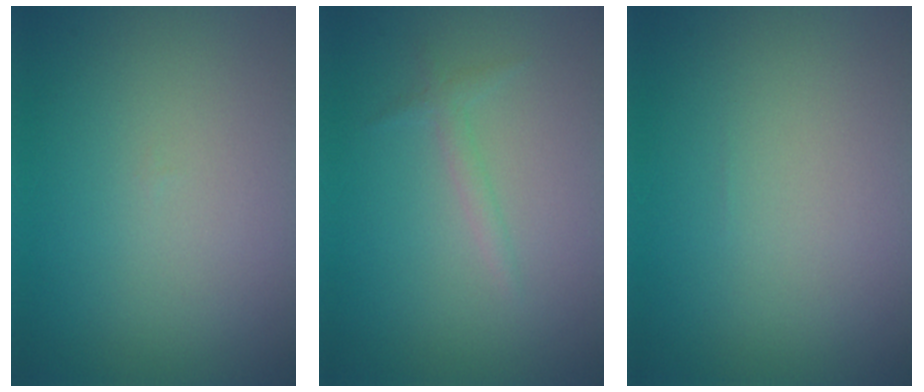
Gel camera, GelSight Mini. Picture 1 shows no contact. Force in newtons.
{"total": 1.1, "press": 1.1, "slide": 0.1}
{"total": 0.0}